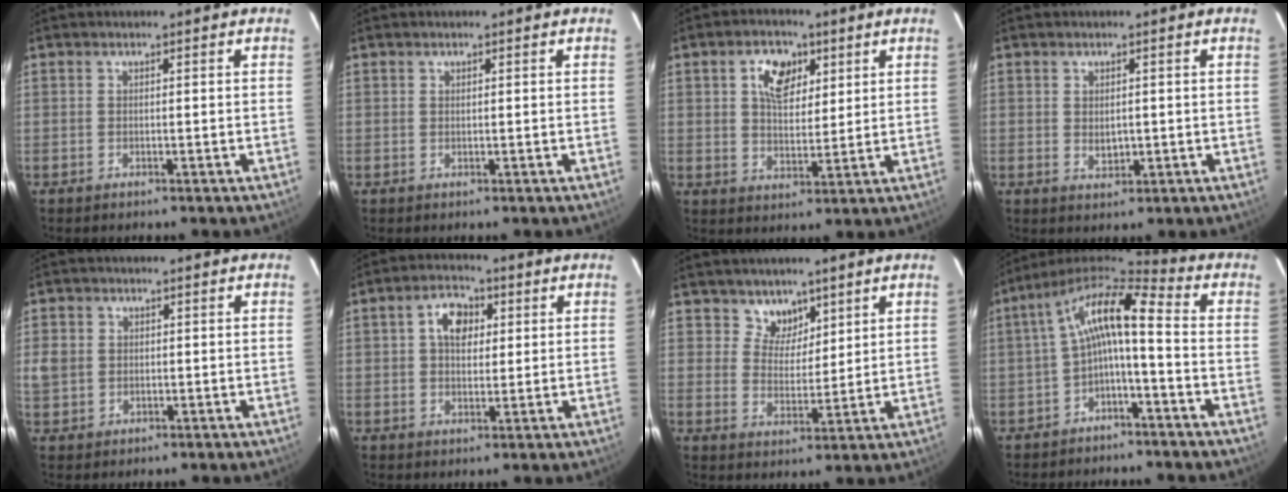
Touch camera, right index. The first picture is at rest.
{"total": 0.0}
{"total": 7.6, "force": [3.2, 5.0, 4.8], "torque": [-0.081, 0.015, 0.057]}
{"total": 2.5, "force": [0.0, 1.8, 1.7], "torque": [-0.027, -0.002, 0.004]}
{"total": 4.4, "force": [0.2, 4.0, 1.8], "torque": [-0.039, 0.005, 0.007]}
{"total": 6.0, "force": [1.7, 4.1, 4.0], "torque": [-0.068, 0.021, 0.029]}
{"total": 5.2, "force": [3.8, 3.6, 0.5], "torque": [0.002, 0.000, 0.069]}
{"total": 10.8, "force": [-1.3, 2.9, 10.3], "torque": [-0.212, 0.026, -0.030]}